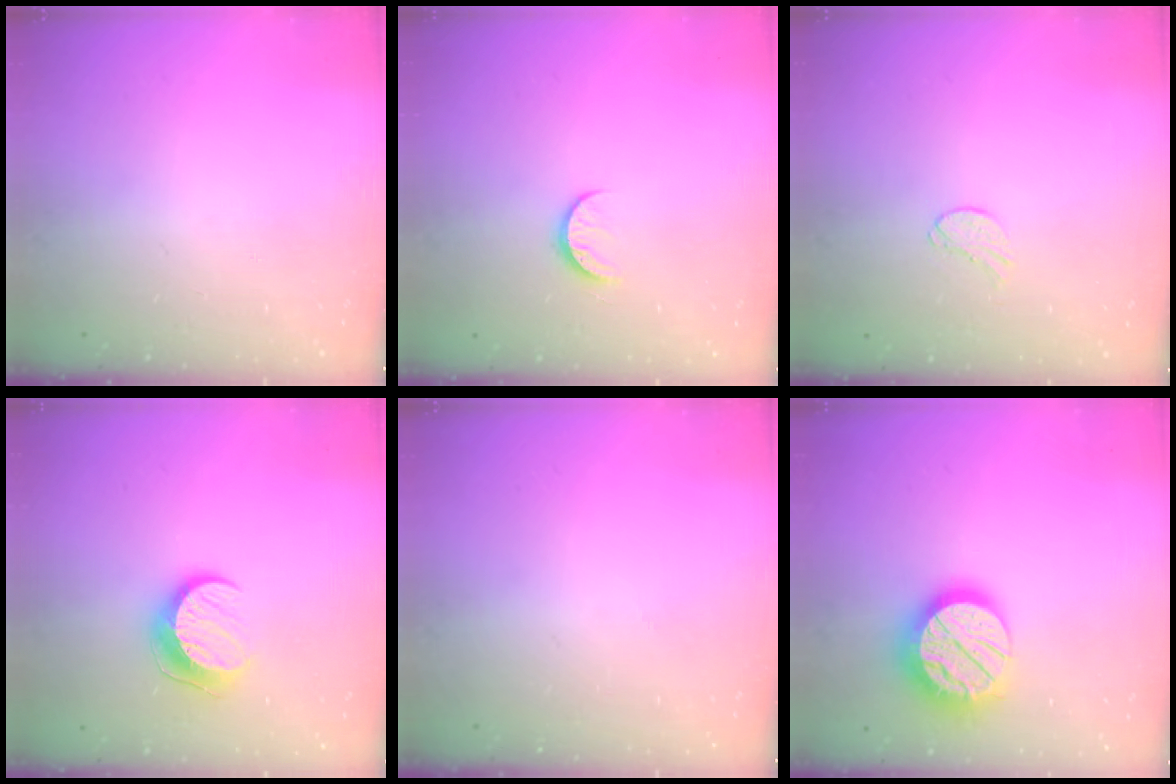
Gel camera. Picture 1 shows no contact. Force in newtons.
{"total": 6.2, "press": 6.2, "slide": 0.6}
{"total": 5.2, "press": 5.2, "slide": 0.5}
{"total": 9.7, "press": 9.6, "slide": 0.5}
{"total": 0.0}
{"total": 17.7, "press": 17.7, "slide": 1.1}